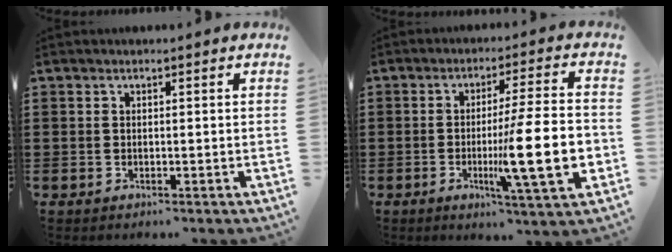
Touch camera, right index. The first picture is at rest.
{"total": 15.0, "force": [-2.7, 2.0, 14.7], "torque": [-0.238, -0.019, -0.048]}